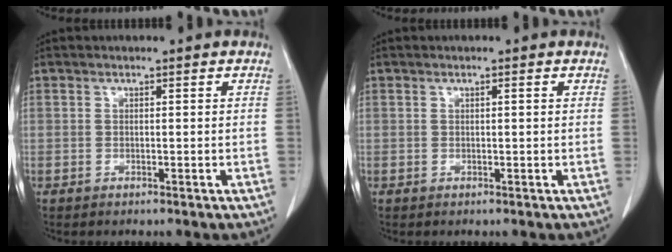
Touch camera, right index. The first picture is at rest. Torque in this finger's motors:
{"motor_torque": [-0.19, -0.04, -0.04, 0.00]}